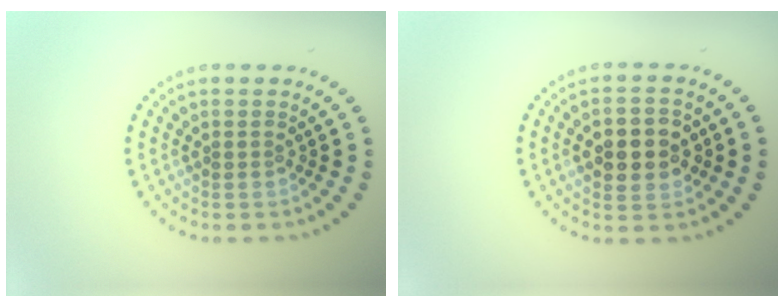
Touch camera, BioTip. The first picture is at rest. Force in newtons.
{"total": 4.0, "press": 4.0, "slide": 0.2}